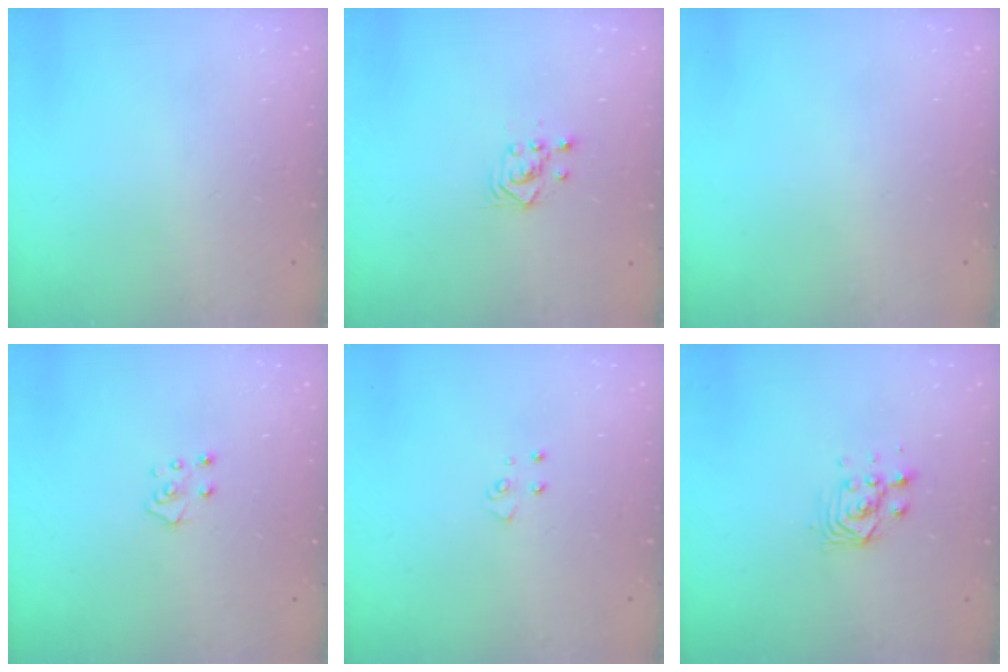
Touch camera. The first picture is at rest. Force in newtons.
{"total": 2.3, "press": 2.3, "slide": 0.1}
{"total": 0.0}
{"total": 4.8, "press": 4.8, "slide": 0.4}
{"total": 4.0, "press": 4.0, "slide": 0.4}
{"total": 3.5, "press": 3.4, "slide": 0.8}